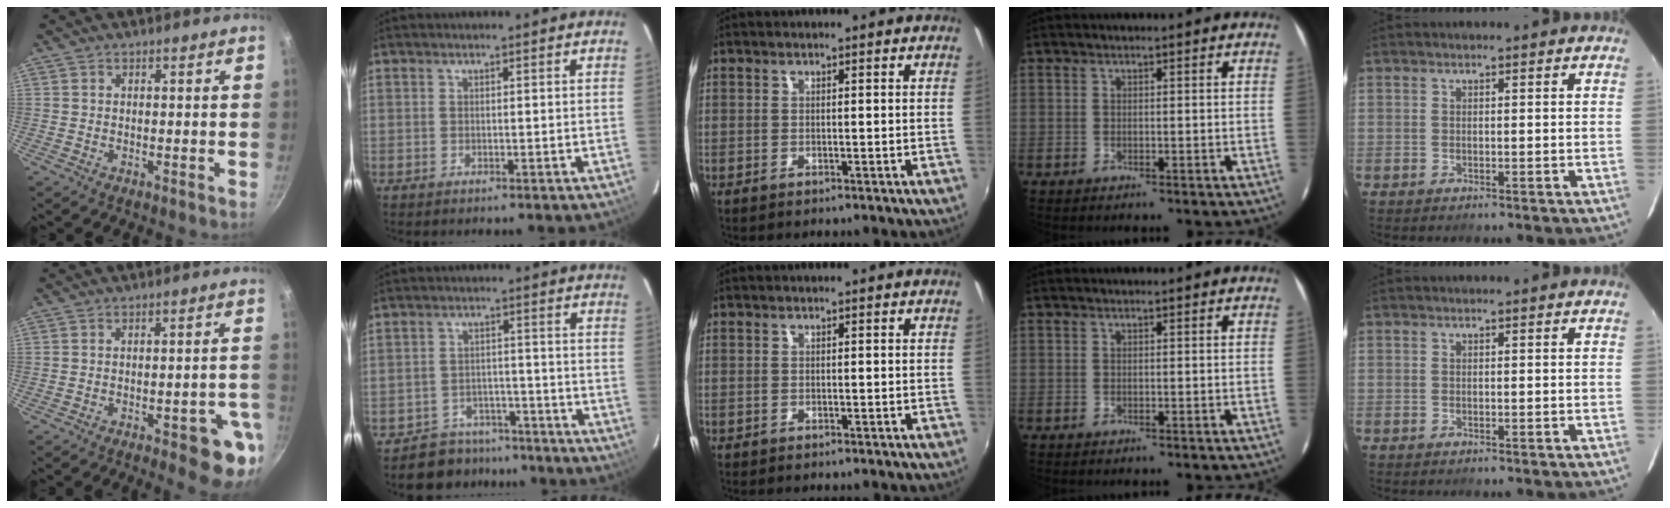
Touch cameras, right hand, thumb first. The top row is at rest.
{"thumb": {"total": 10.0, "force": [-4.5, 3.2, 8.4], "torque": [-0.074, 0.027, -0.050]}, "index": {"total": 7.3, "force": [-5.9, 4.3, 0.0], "torque": [-0.009, 0.031, -0.082]}}